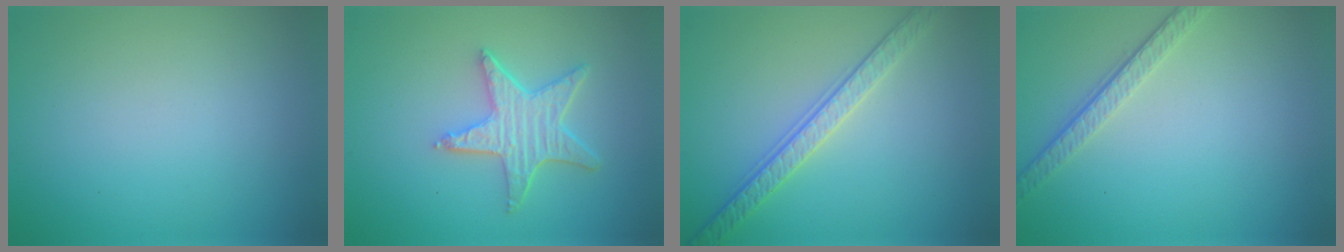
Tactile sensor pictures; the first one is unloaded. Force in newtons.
{"total": 4.3, "press": 3.5, "slide": 2.4}
{"total": 3.5, "press": 3.2, "slide": 1.3}
{"total": 3.1, "press": 2.3, "slide": 2.1}